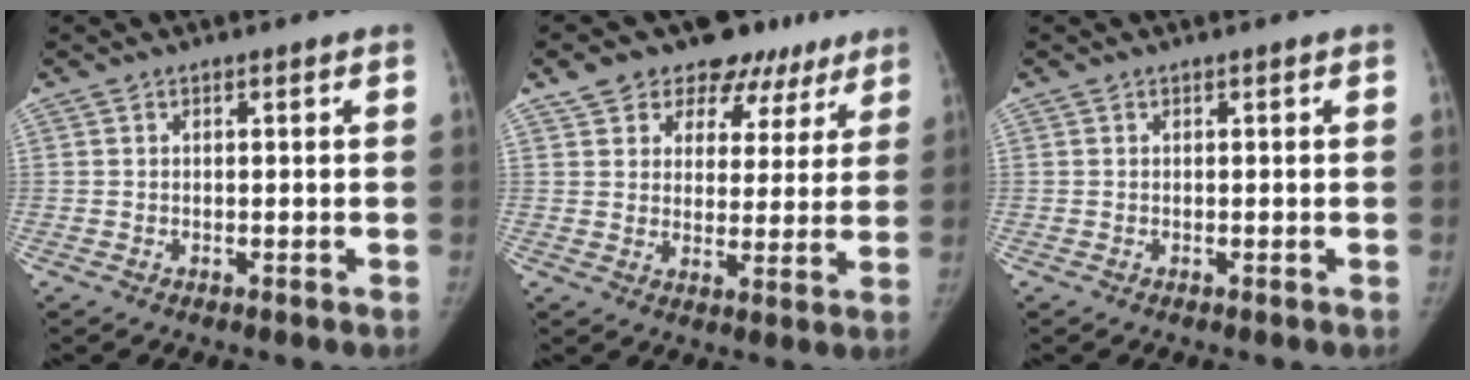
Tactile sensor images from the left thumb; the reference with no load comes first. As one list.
[{"total": 14.5, "force": [9.6, 9.4, 5.5], "torque": [-0.028, -0.017, 0.128]}, {"total": 0.0}]